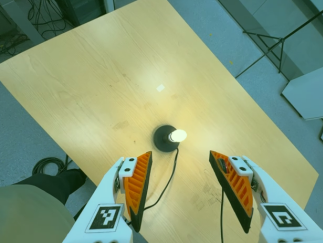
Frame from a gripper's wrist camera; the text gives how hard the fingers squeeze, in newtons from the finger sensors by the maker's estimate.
{"total": 0.0}